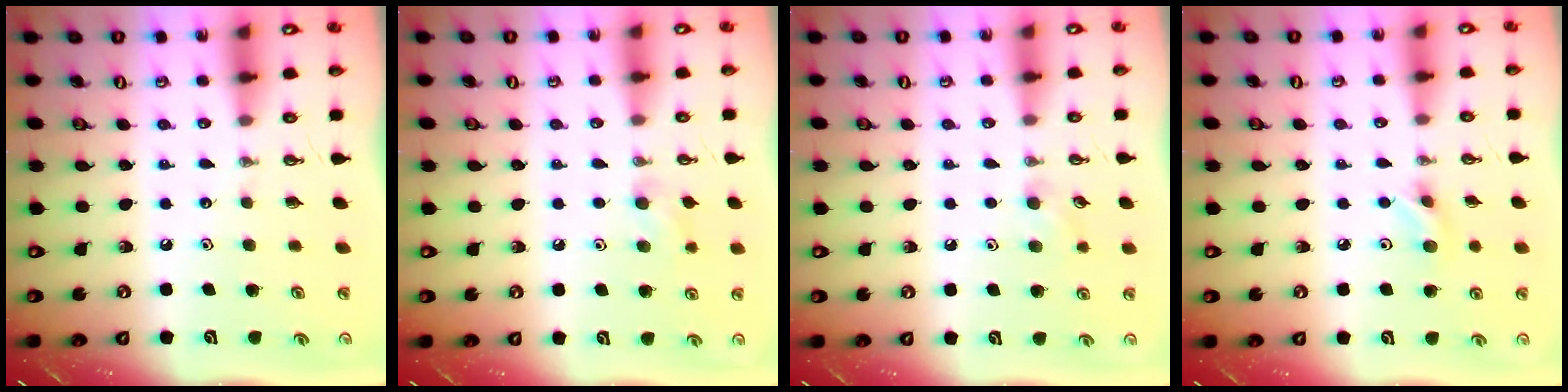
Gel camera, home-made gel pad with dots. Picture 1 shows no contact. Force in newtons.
{"total": 7.9, "press": 7.5, "slide": 2.5}
{"total": 5.7, "press": 5.5, "slide": 1.3}
{"total": 5.1, "press": 5.0, "slide": 0.9}